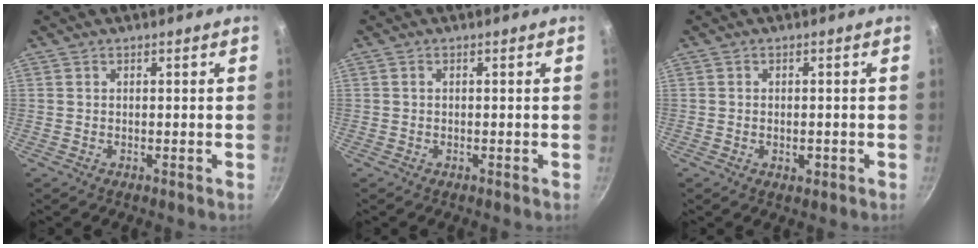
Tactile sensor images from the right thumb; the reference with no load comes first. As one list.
[{"total": 0.0}, {"total": 2.1, "force": [-0.7, 1.2, 1.5], "torque": [-0.025, 0.000, -0.010]}]